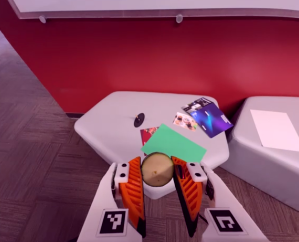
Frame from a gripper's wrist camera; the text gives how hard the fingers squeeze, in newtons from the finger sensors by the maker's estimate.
{"total": 7.8, "left": 7.7, "right": 7.9}